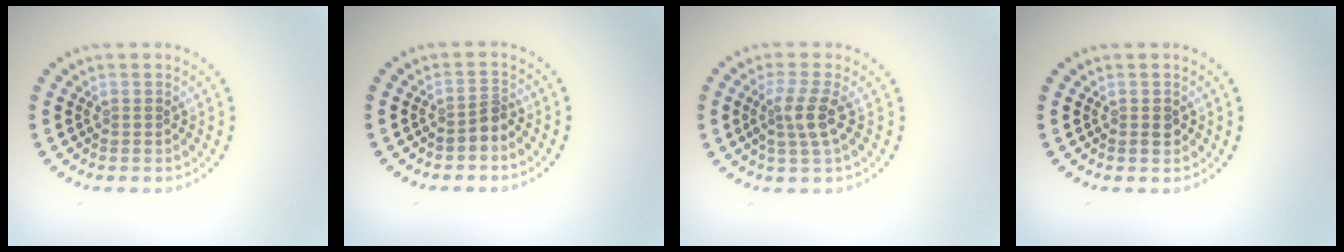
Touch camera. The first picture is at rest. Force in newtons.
{"total": 1.7, "press": 1.2, "slide": 1.2}
{"total": 2.6, "press": 2.1, "slide": 1.5}
{"total": 1.2, "press": 1.2, "slide": 0.3}